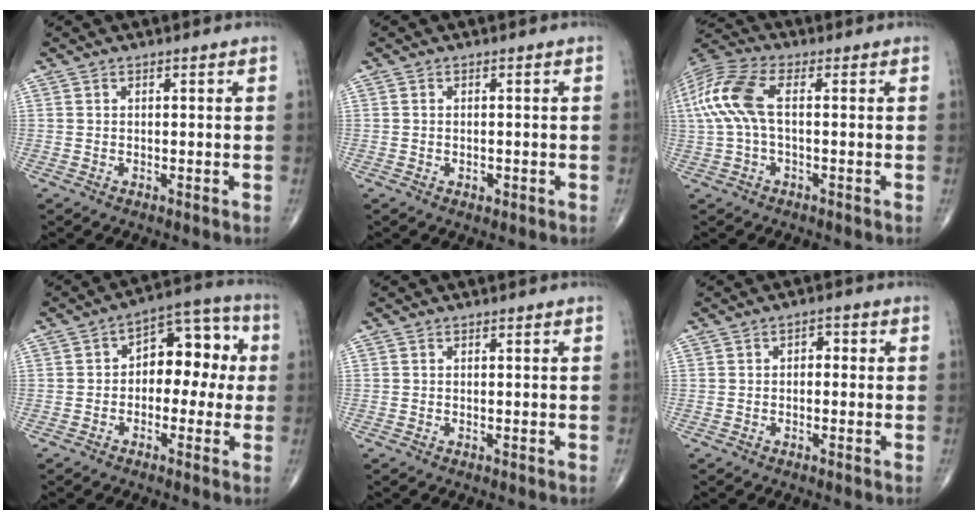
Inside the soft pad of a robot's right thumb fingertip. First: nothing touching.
{"total": 0.9, "force": [-0.3, 0.6, 0.6], "torque": [-0.007, 0.000, -0.004]}
{"total": 11.2, "force": [0.9, 5.1, 9.9], "torque": [-0.245, 0.028, 0.013]}
{"total": 11.2, "force": [0.3, 7.2, 8.7], "torque": [-0.075, 0.043, -0.010]}
{"total": 0.0}
{"total": 2.1, "force": [0.1, 1.4, 1.5], "torque": [-0.008, 0.008, -0.008]}